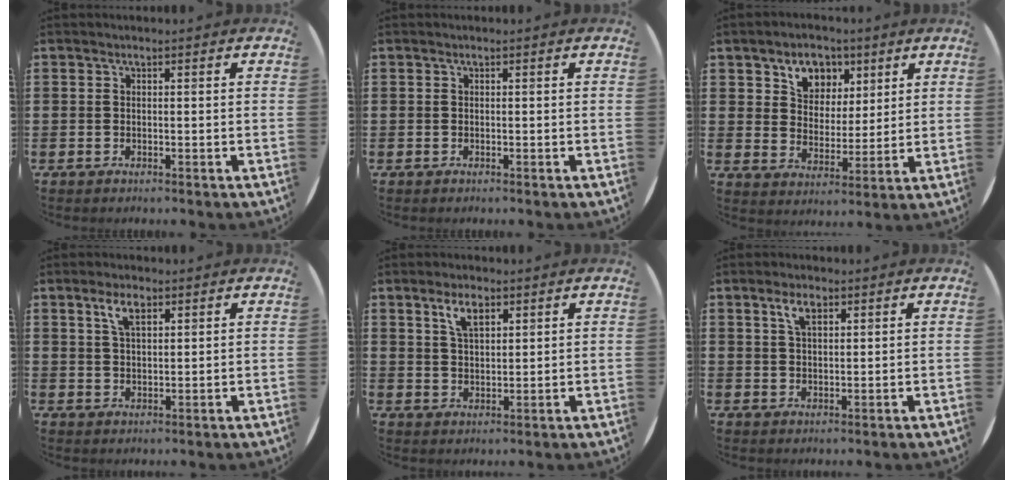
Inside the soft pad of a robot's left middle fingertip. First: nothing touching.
{"total": 0.0}
{"total": 5.9, "force": [3.9, 4.3, 1.1], "torque": [-0.023, -0.002, 0.065]}
{"total": 3.9, "force": [2.4, 1.5, 2.6], "torque": [-0.050, 0.006, 0.040]}
{"total": 4.3, "force": [2.7, 1.8, 2.8], "torque": [-0.054, 0.006, 0.047]}
{"total": 3.0, "force": [1.9, 1.2, 2.1], "torque": [-0.038, 0.004, 0.030]}